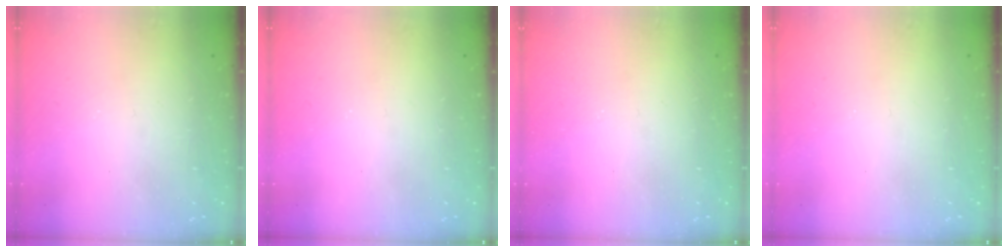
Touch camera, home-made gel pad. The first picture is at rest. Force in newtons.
{"total": 0.0}
{"total": 0.0}
{"total": 0.0}